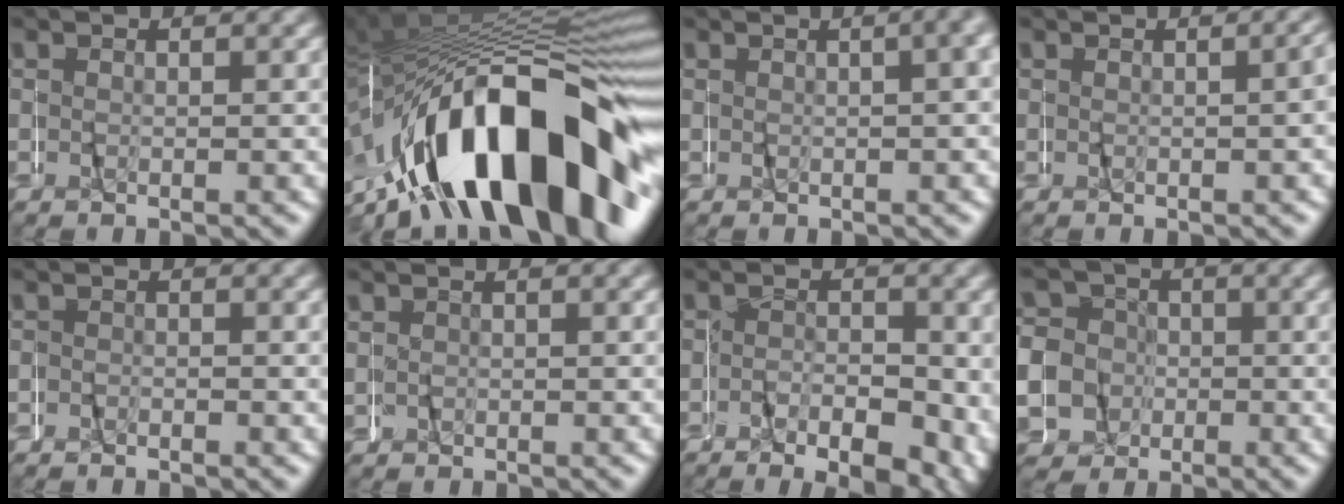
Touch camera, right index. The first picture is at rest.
{"total": 22.0, "force": [-6.1, 11.1, 18.0], "torque": [-0.308, -0.007, -0.078]}
{"total": 2.0, "force": [0.2, 0.0, 1.9], "torque": [-0.015, 0.016, 0.002]}
{"total": 0.8, "force": [-0.3, -0.3, 0.7], "torque": [-0.007, 0.008, -0.003]}
{"total": 0.8, "force": [-0.3, 0.7, 0.3], "torque": [-0.013, -0.001, -0.009]}
{"total": 0.9, "force": [0.7, 0.5, 0.0], "torque": [0.003, 0.004, 0.012]}
{"total": 6.1, "force": [-3.0, 2.9, 4.5], "torque": [-0.057, -0.009, -0.046]}
{"total": 10.6, "force": [1.3, 9.8, 3.8], "torque": [-0.090, -0.010, 0.012]}